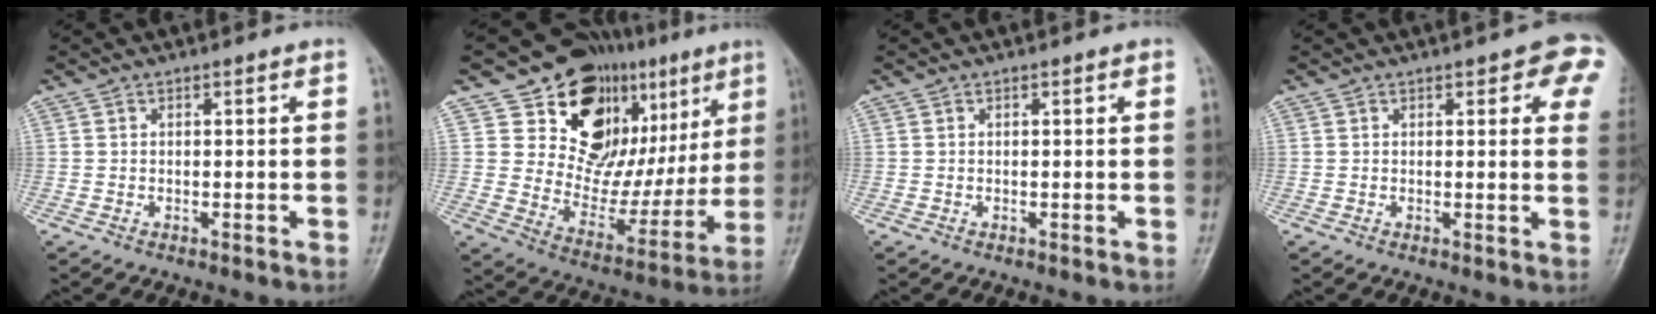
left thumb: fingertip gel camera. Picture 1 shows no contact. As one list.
[{"total": 23.1, "force": [10.0, 14.6, 14.9], "torque": [-0.138, -0.031, 0.161]}, {"total": 0.0}, {"total": 8.3, "force": [3.5, 3.1, 6.9], "torque": [-0.046, -0.006, 0.031]}]